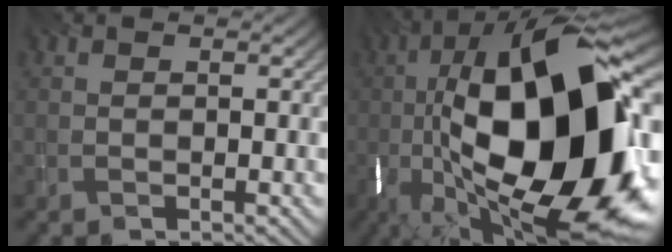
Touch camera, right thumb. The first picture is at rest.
{"total": 22.9, "force": [-2.8, 9.9, 20.5], "torque": [-0.392, 0.000, -0.062]}